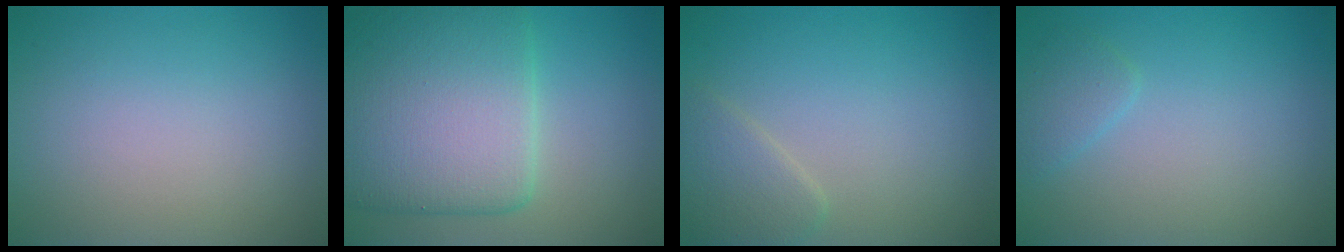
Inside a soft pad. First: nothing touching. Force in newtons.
{"total": 10.0, "press": 10.0, "slide": 0.1}
{"total": 2.2, "press": 2.2, "slide": 0.1}
{"total": 1.4, "press": 1.4, "slide": 0.1}